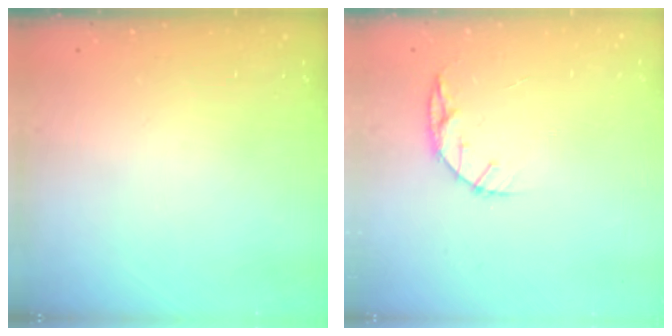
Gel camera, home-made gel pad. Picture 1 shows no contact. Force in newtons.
{"total": 5.8, "press": 5.8, "slide": 0.6}